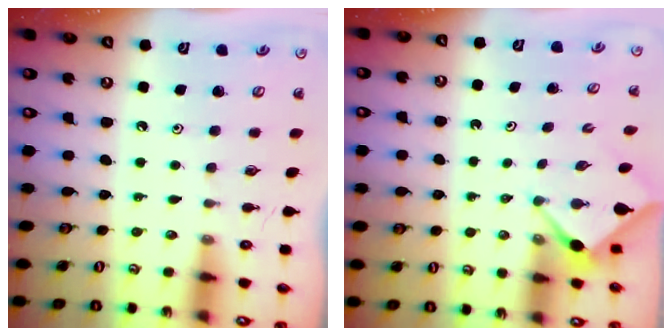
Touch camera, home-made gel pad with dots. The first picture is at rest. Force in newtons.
{"total": 3.0, "press": 2.9, "slide": 0.3}